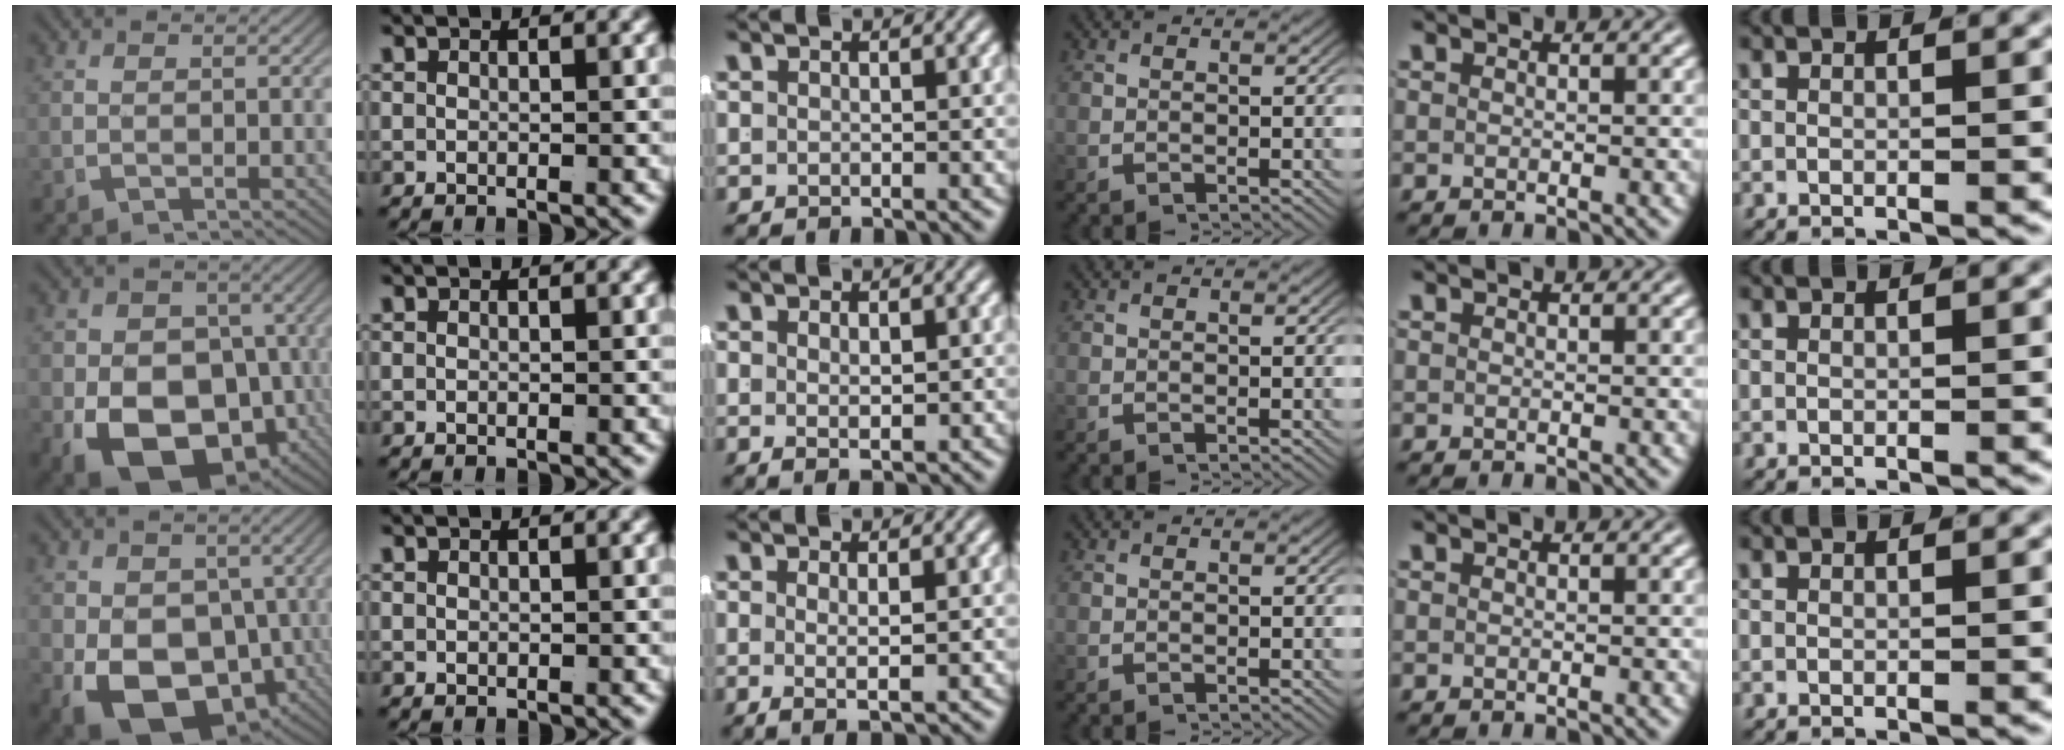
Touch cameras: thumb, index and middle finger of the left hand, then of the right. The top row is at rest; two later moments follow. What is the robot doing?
{"motion": "lift_and_place", "object": "shorts"}